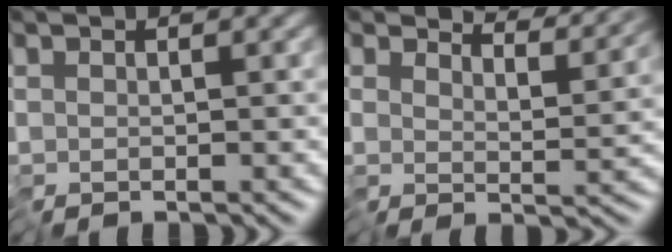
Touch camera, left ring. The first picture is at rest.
{"total": 5.5, "force": [5.4, -0.1, 1.0], "torque": [-0.013, 0.009, 0.075]}